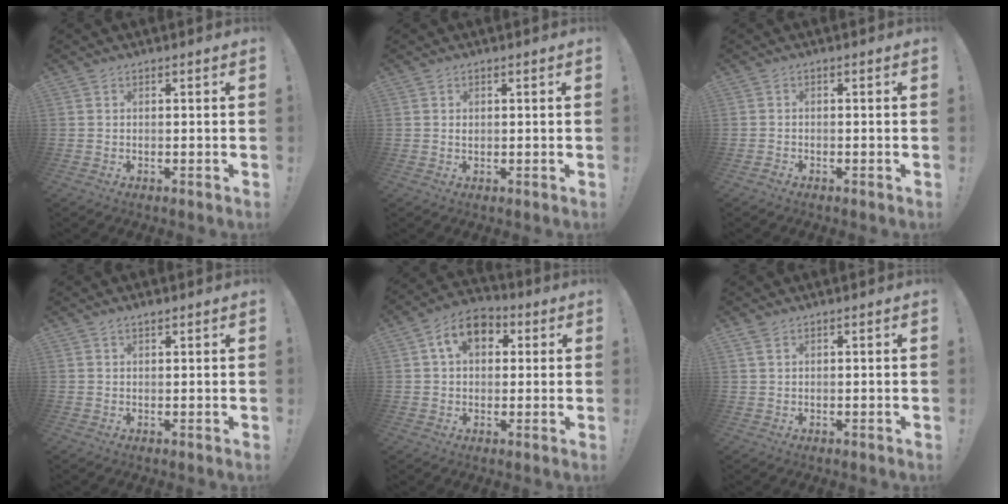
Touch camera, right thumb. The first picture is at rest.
{"total": 0.5, "force": [0.2, 0.4, 0.2], "torque": [-0.006, 0.003, 0.005]}
{"total": 1.2, "force": [-1.1, 0.3, 0.3], "torque": [-0.004, 0.002, -0.019]}
{"total": 1.3, "force": [1.1, 0.3, 0.6], "torque": [-0.006, -0.002, 0.018]}
{"total": 10.9, "force": [3.7, 7.5, 6.9], "torque": [-0.108, 0.009, 0.070]}
{"total": 2.1, "force": [1.3, 0.9, 1.4], "torque": [-0.027, 0.000, 0.024]}